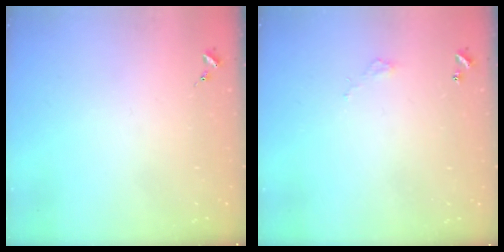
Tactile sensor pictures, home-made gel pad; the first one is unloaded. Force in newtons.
{"total": 2.8, "press": 2.8, "slide": 0.2}